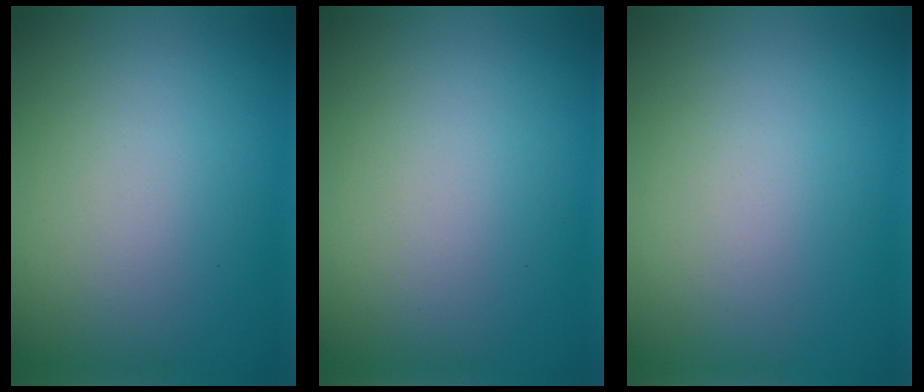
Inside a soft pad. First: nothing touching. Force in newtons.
{"total": 0.0}
{"total": 0.0}